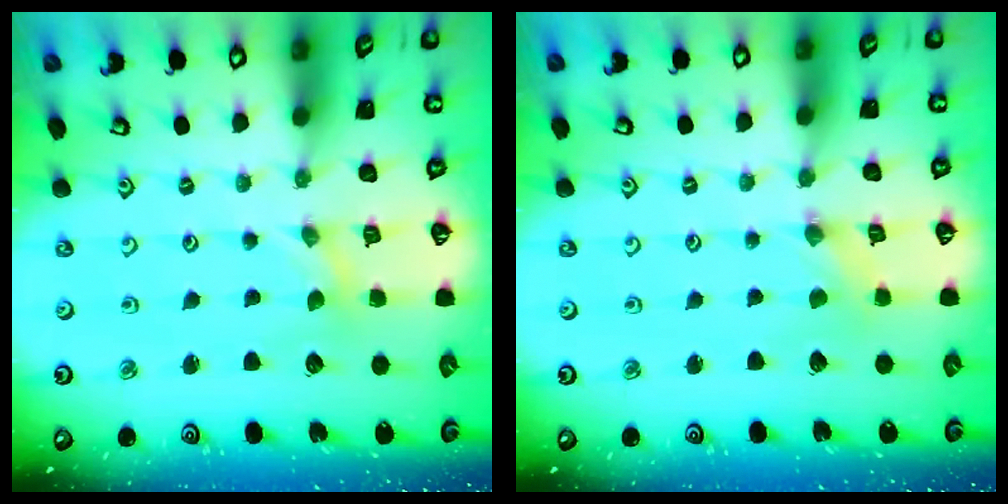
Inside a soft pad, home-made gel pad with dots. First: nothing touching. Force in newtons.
{"total": 0.0}